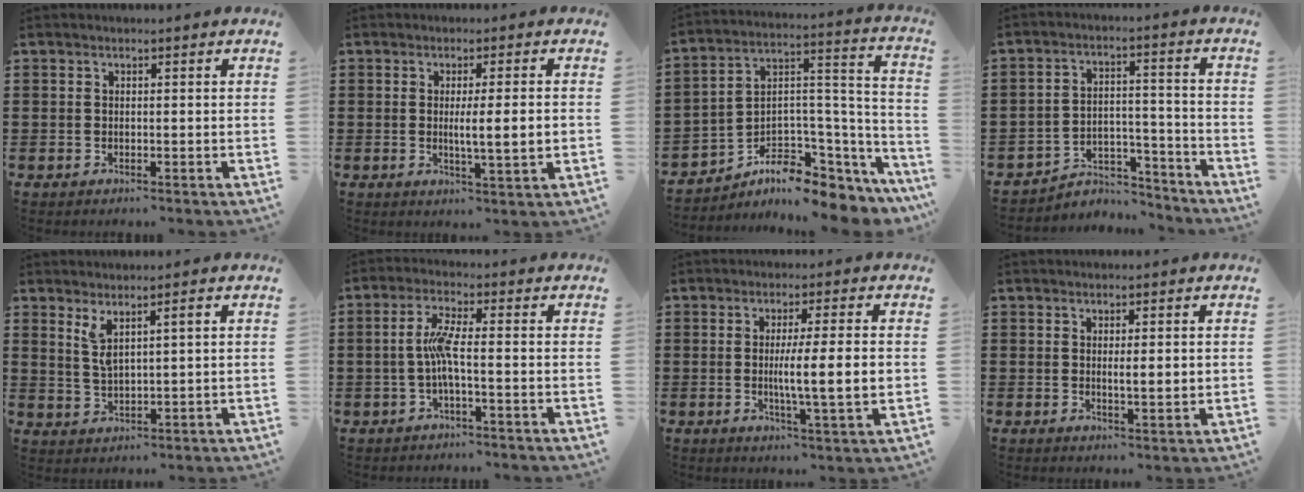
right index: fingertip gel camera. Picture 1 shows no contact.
{"total": 4.8, "force": [-0.1, 0.1, 4.8], "torque": [-0.078, -0.009, -0.007]}
{"total": 5.7, "force": [-3.8, 3.5, 2.2], "torque": [-0.052, -0.017, -0.067]}
{"total": 4.7, "force": [-4.3, 1.7, 1.0], "torque": [-0.022, 0.013, -0.088]}
{"total": 3.4, "force": [1.6, 0.7, 2.9], "torque": [-0.060, 0.002, 0.027]}
{"total": 5.0, "force": [-0.9, 0.4, 4.9], "torque": [-0.105, -0.005, -0.026]}
{"total": 7.2, "force": [-0.3, 0.1, 7.2], "torque": [-0.128, -0.007, -0.009]}
{"total": 2.3, "force": [0.2, 0.3, 2.3], "torque": [-0.044, -0.001, 0.002]}